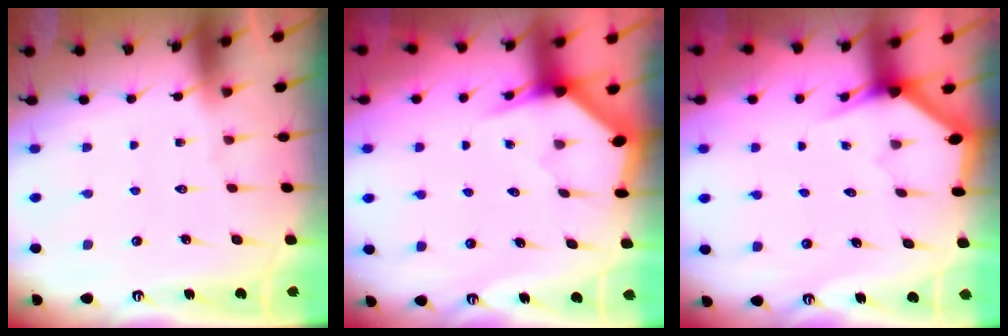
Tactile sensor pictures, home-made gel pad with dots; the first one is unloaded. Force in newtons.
{"total": 4.7, "press": 4.6, "slide": 0.5}
{"total": 3.2, "press": 3.2, "slide": 0.2}